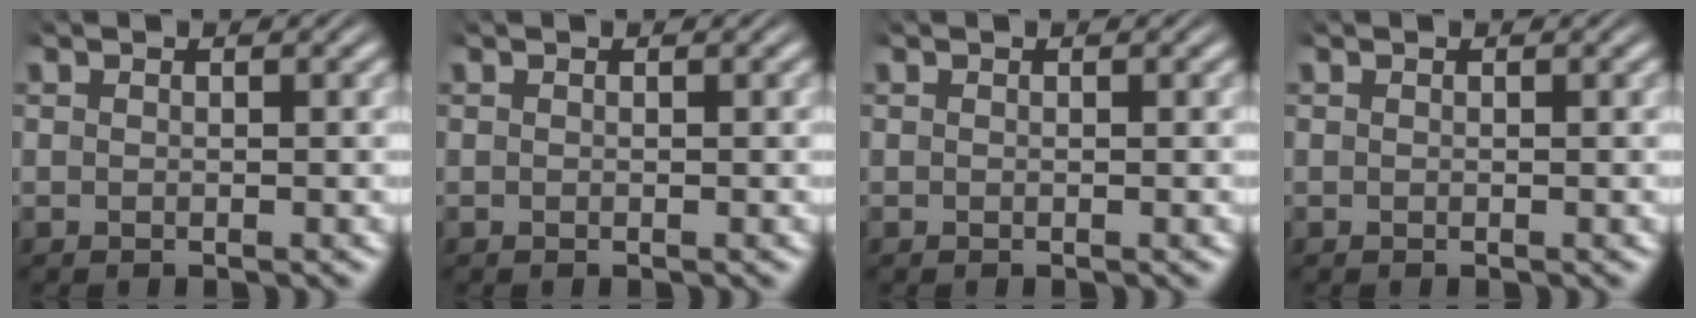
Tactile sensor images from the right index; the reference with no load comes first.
{"total": 0.0}
{"total": 0.0}
{"total": 0.0}